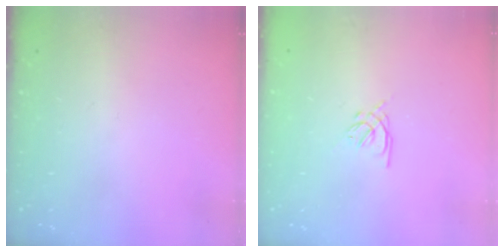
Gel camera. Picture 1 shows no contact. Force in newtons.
{"total": 1.6, "press": 1.5, "slide": 0.6}